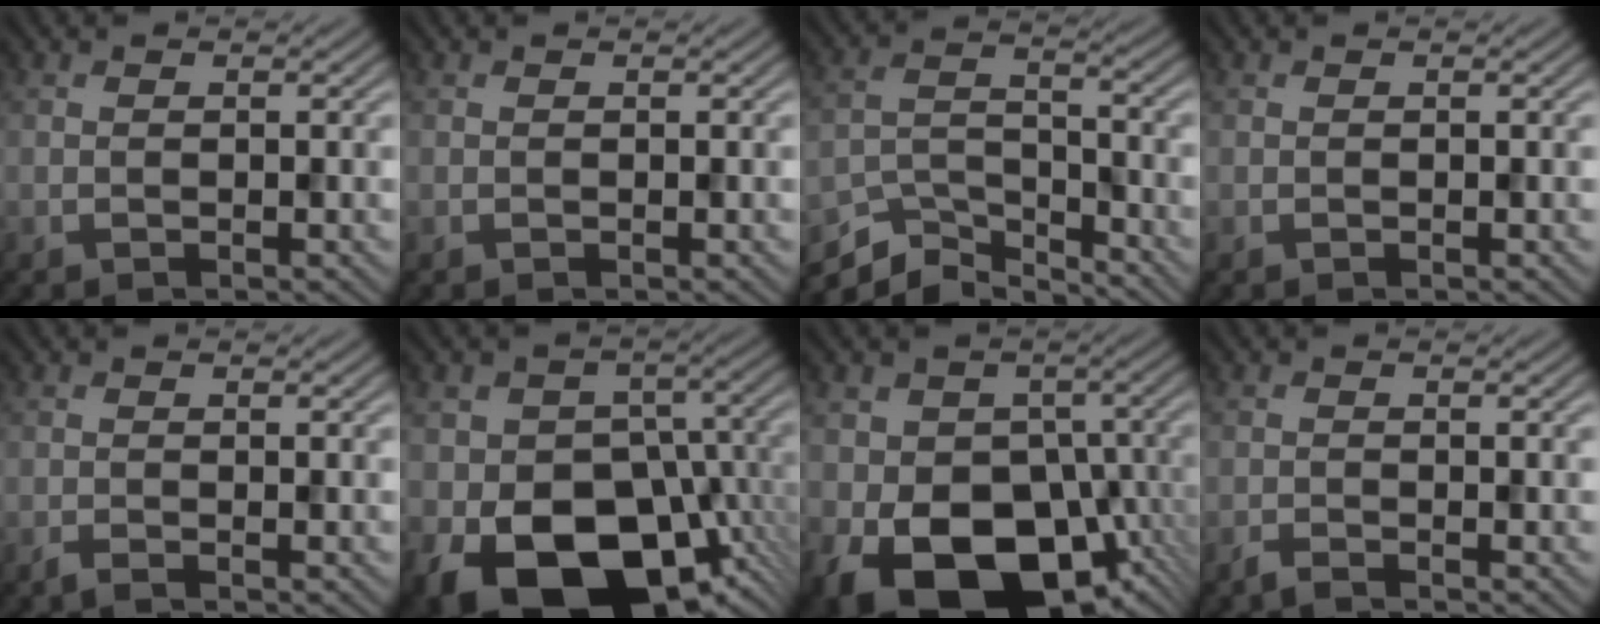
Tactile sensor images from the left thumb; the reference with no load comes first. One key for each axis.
{"total": 0.0}
{"total": 7.5, "fx": -6.4, "fy": 2.2, "fz": 3.1, "tx": -0.065, "ty": -0.005, "tz": -0.133}
{"total": 0.0}
{"total": 1.0, "fx": -0.7, "fy": 0.1, "fz": 0.7, "tx": -0.014, "ty": 0.000, "tz": -0.014}
{"total": 18.2, "fx": -7.7, "fy": 12.6, "fz": 10.6, "tx": -0.174, "ty": -0.031, "tz": -0.114}
{"total": 16.6, "fx": -6.5, "fy": 11.5, "fz": 10.1, "tx": -0.174, "ty": -0.030, "tz": -0.097}
{"total": 1.2, "fx": -1.1, "fy": 0.1, "fz": 0.6, "tx": -0.013, "ty": 0.000, "tz": -0.025}